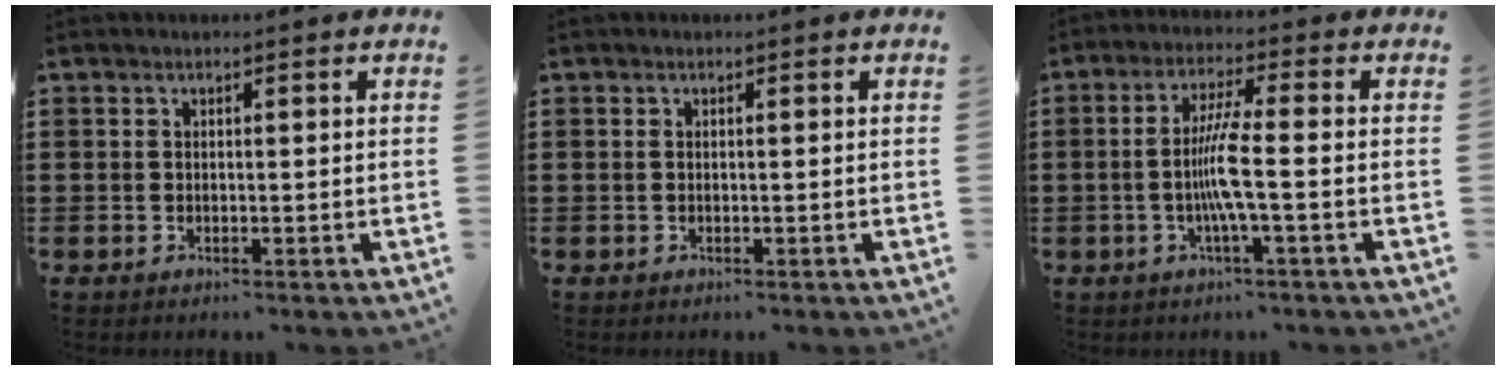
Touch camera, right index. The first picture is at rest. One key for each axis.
{"total": 0.0}
{"total": 6.3, "fx": -1.1, "fy": 0.0, "fz": 6.2, "tx": -0.125, "ty": -0.011, "tz": -0.027}